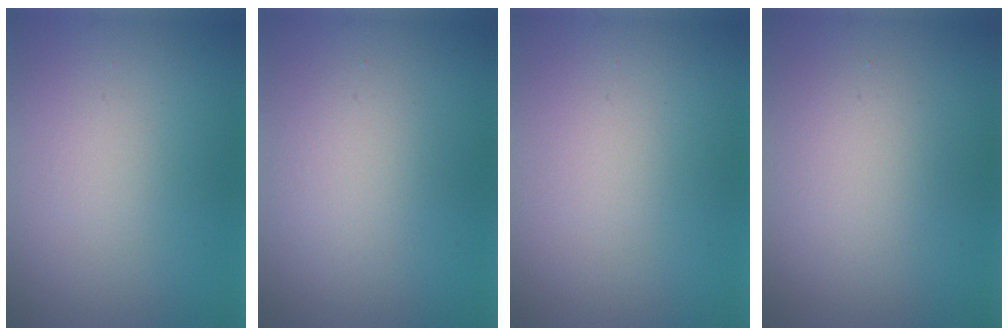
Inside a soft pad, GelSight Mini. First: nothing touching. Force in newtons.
{"total": 2.1, "press": 2.1, "slide": 0.1}
{"total": 0.7, "press": 0.7, "slide": 0.0}
{"total": 2.3, "press": 2.3, "slide": 0.2}